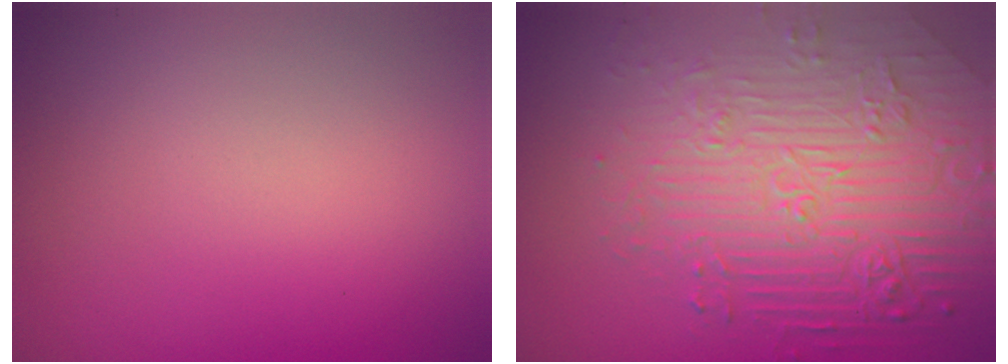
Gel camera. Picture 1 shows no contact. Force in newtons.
{"total": 8.1, "press": 5.8, "slide": 5.7}